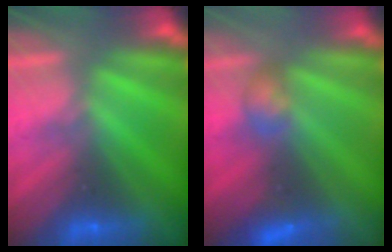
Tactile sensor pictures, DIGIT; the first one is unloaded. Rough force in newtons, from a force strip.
{"total": 2.9}